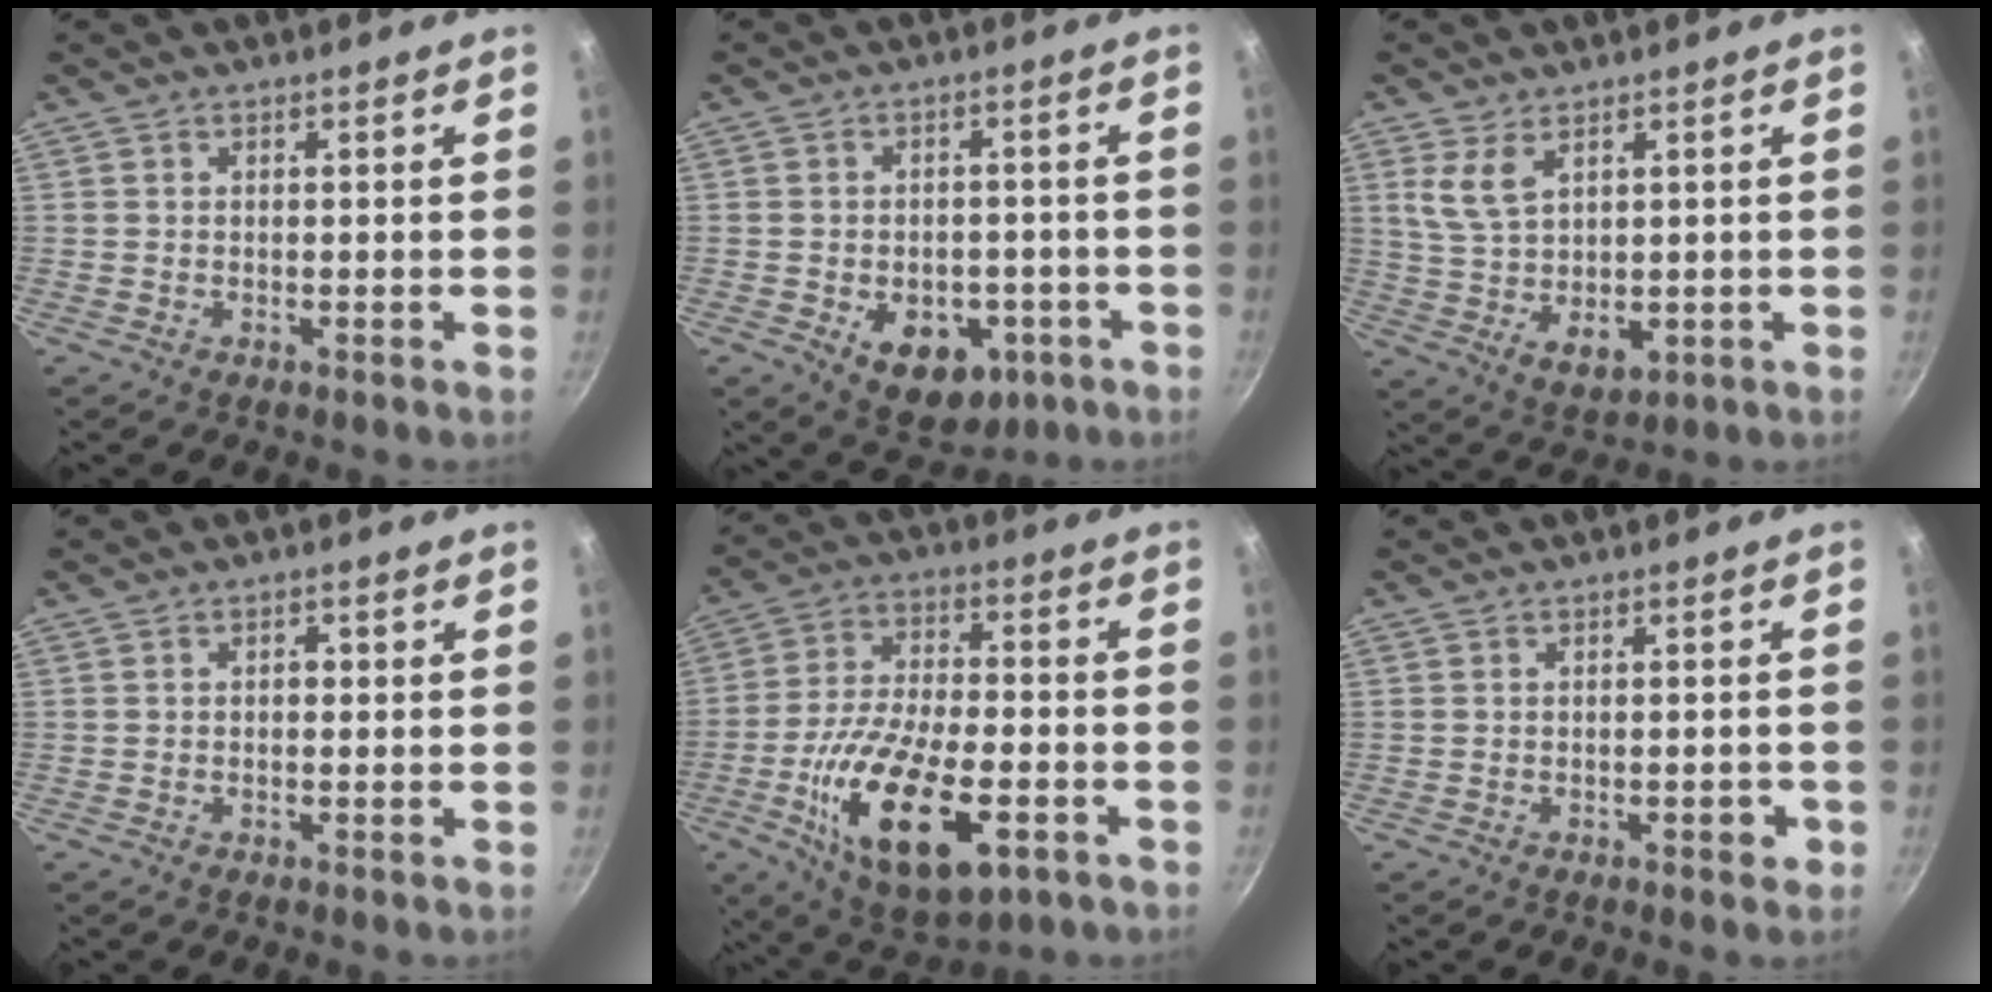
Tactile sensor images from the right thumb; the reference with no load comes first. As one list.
[{"total": 11.7, "force": [-4.0, 8.1, 7.5], "torque": [-0.066, 0.008, -0.039]}, {"total": 8.3, "force": [3.4, 4.9, 5.9], "torque": [-0.099, -0.033, 0.075]}, {"total": 1.3, "force": [-0.2, 0.9, 0.9], "torque": [-0.012, 0.006, -0.004]}, {"total": 21.4, "force": [-7.5, 9.8, 17.5], "torque": [-0.302, 0.019, -0.121]}, {"total": 2.3, "force": [-1.0, 1.1, 1.7], "torque": [-0.017, 0.010, -0.011]}]